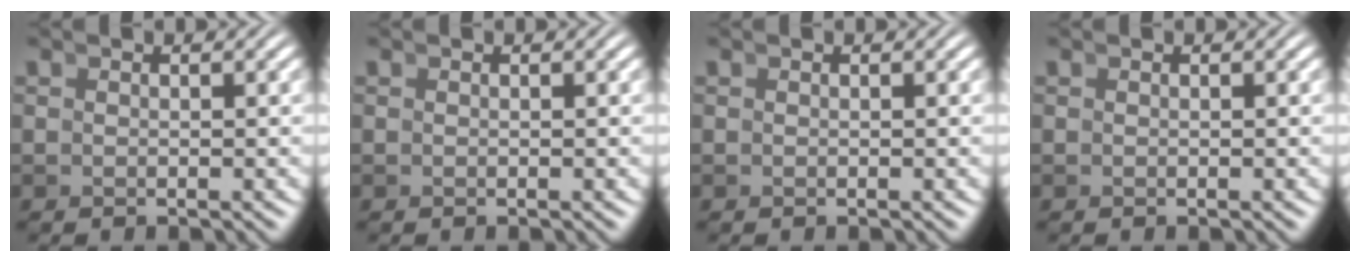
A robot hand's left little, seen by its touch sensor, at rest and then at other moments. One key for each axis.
{"total": 0.0}
{"total": 0.0}
{"total": 0.0}